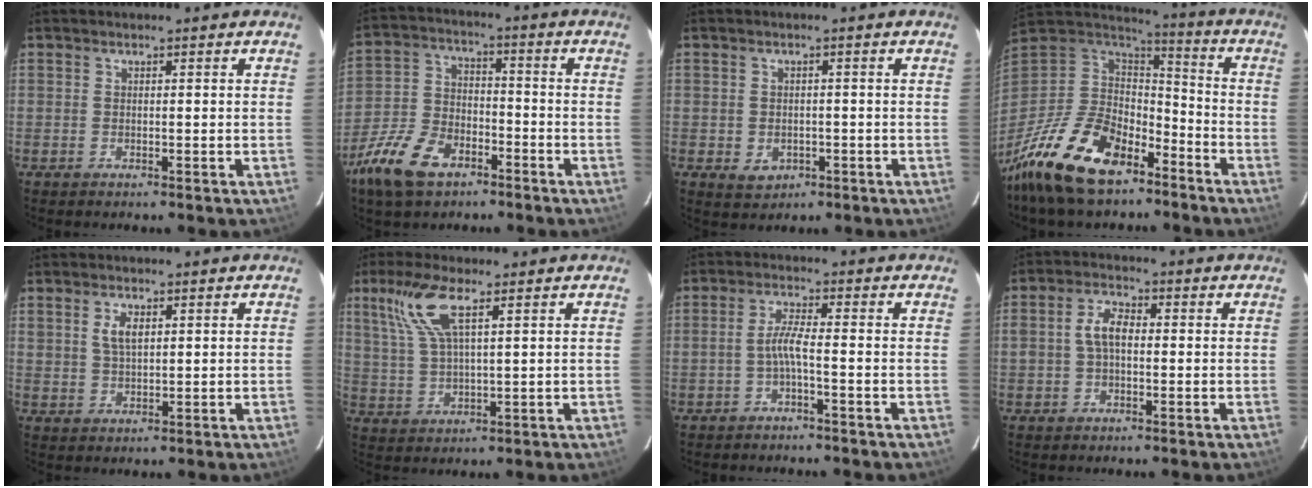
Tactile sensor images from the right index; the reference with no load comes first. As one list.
[{"total": 13.6, "force": [-8.7, 7.2, 7.6], "torque": [-0.183, -0.001, -0.164]}, {"total": 3.8, "force": [-1.2, 3.2, 1.6], "torque": [-0.035, 0.000, -0.006]}, {"total": 22.4, "force": [-14.7, 11.1, 12.8], "torque": [-0.276, -0.013, -0.254]}, {"total": 3.8, "force": [1.5, 2.0, 2.9], "torque": [-0.053, 0.003, 0.029]}, {"total": 9.2, "force": [4.6, 2.4, 7.6], "torque": [-0.166, 0.012, 0.097]}, {"total": 3.2, "force": [-1.5, -0.2, 2.8], "torque": [-0.063, 0.006, -0.029]}, {"total": 5.0, "force": [0.0, 2.9, 4.1], "torque": [-0.081, 0.014, 0.001]}]